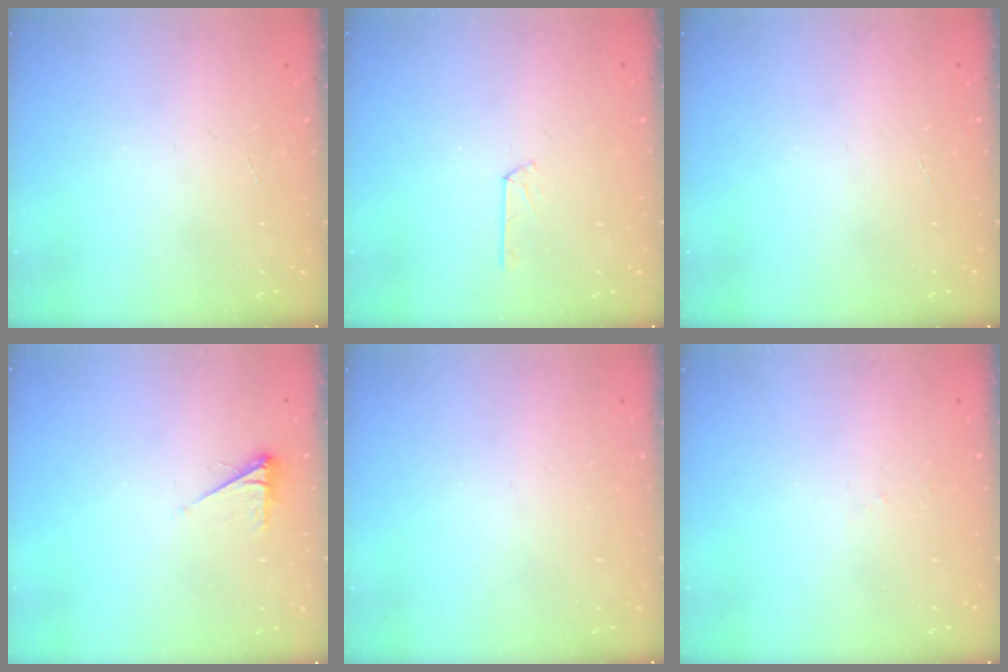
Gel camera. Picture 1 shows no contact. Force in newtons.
{"total": 2.8, "press": 2.8, "slide": 0.3}
{"total": 0.0}
{"total": 3.8, "press": 3.7, "slide": 0.6}
{"total": 0.0}
{"total": 2.7, "press": 2.7, "slide": 0.4}